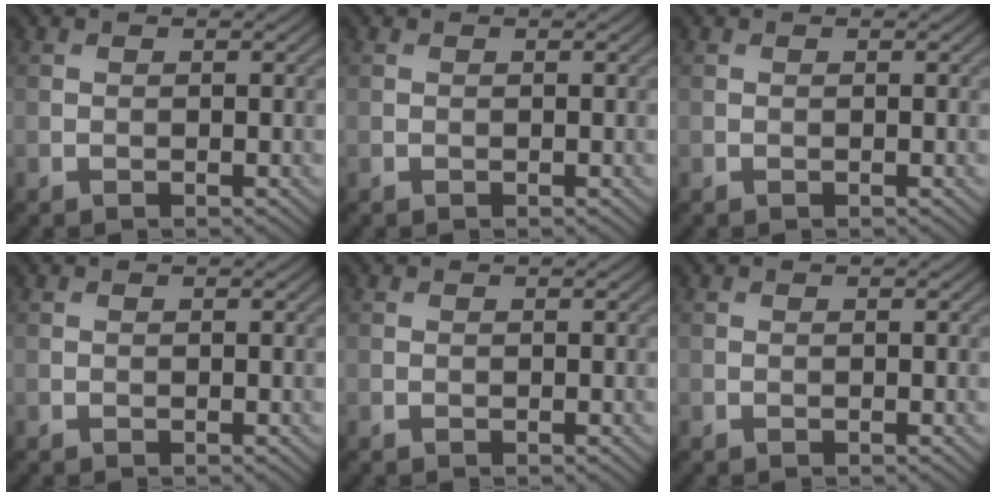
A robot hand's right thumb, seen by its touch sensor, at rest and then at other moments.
{"total": 0.0}
{"total": 0.0}
{"total": 0.0}
{"total": 0.0}
{"total": 0.0}